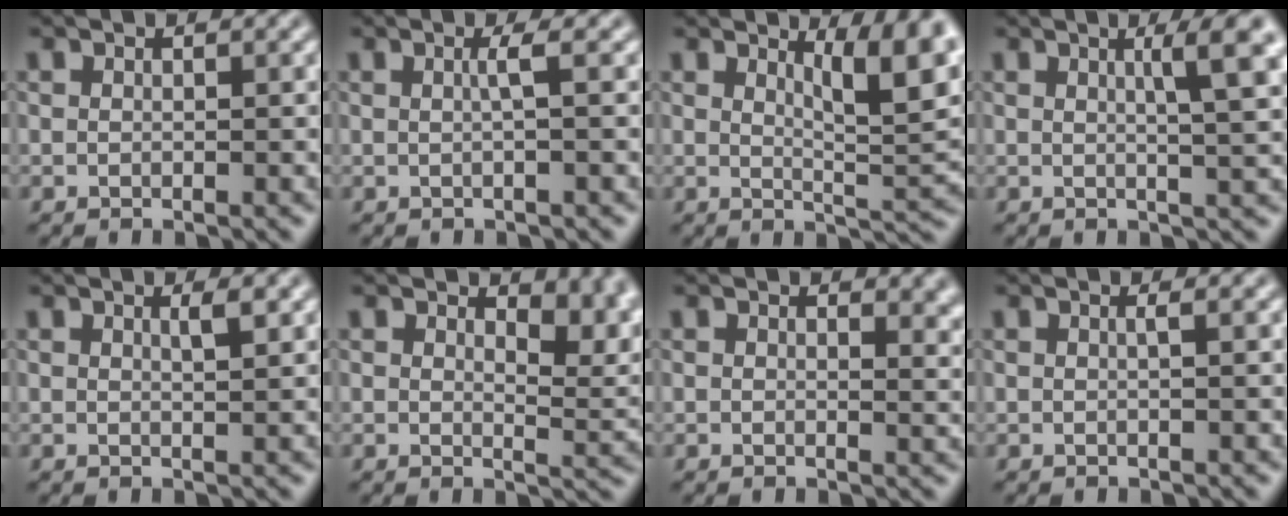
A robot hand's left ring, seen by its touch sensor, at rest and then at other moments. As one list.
[{"total": 1.4, "force": [0.1, 0.2, 1.4], "torque": [-0.025, 0.003, -0.002]}, {"total": 6.5, "force": [3.0, 1.7, 5.5], "torque": [-0.067, -0.005, 0.047]}, {"total": 4.6, "force": [1.5, 0.7, 4.3], "torque": [-0.053, 0.007, 0.021]}, {"total": 1.3, "force": [0.7, 0.3, 1.1], "torque": [-0.014, 0.002, 0.008]}, {"total": 5.0, "force": [2.6, 2.2, 3.6], "torque": [-0.038, -0.006, 0.035]}, {"total": 2.2, "force": [1.0, 1.1, 1.6], "torque": [-0.018, -0.005, 0.014]}, {"total": 0.7, "force": [0.1, 0.2, 0.7], "torque": [-0.009, 0.003, -0.002]}]